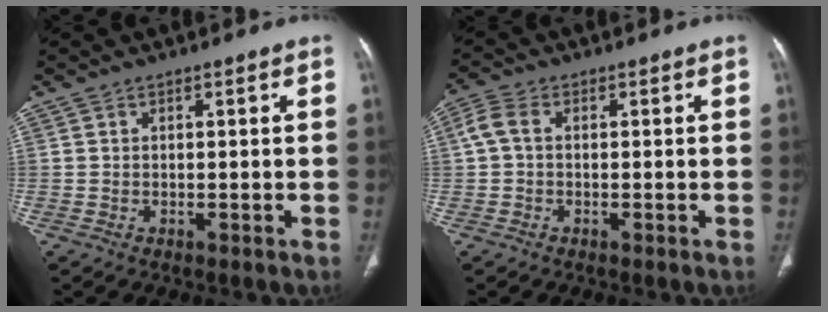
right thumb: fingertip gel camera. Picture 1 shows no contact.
{"total": 3.4, "force": [0.0, 2.1, 2.7], "torque": [-0.068, 0.007, -0.008]}